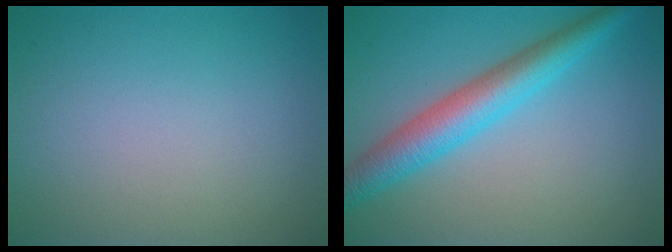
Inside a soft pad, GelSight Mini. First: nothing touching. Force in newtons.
{"total": 5.4, "press": 5.4, "slide": 0.1}